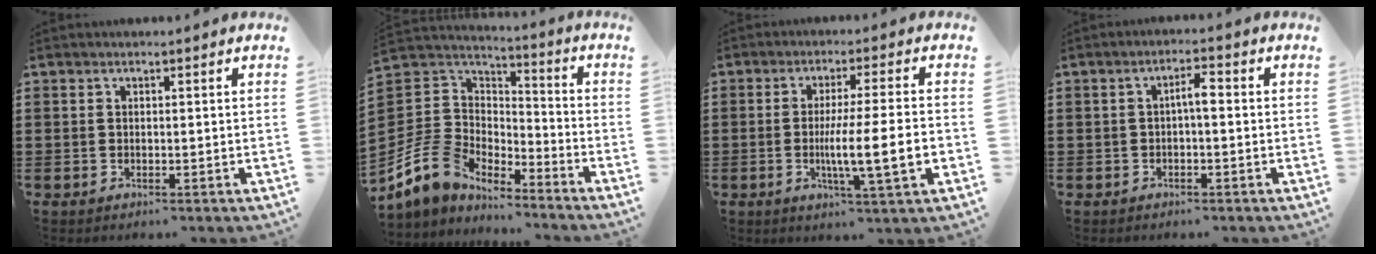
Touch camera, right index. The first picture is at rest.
{"total": 8.6, "force": [-5.9, 6.0, 2.0], "torque": [-0.088, 0.003, -0.119]}
{"total": 10.6, "force": [-2.1, 1.0, 10.3], "torque": [-0.177, -0.014, -0.040]}
{"total": 2.5, "force": [-0.3, 0.6, 2.4], "torque": [-0.045, 0.006, -0.009]}